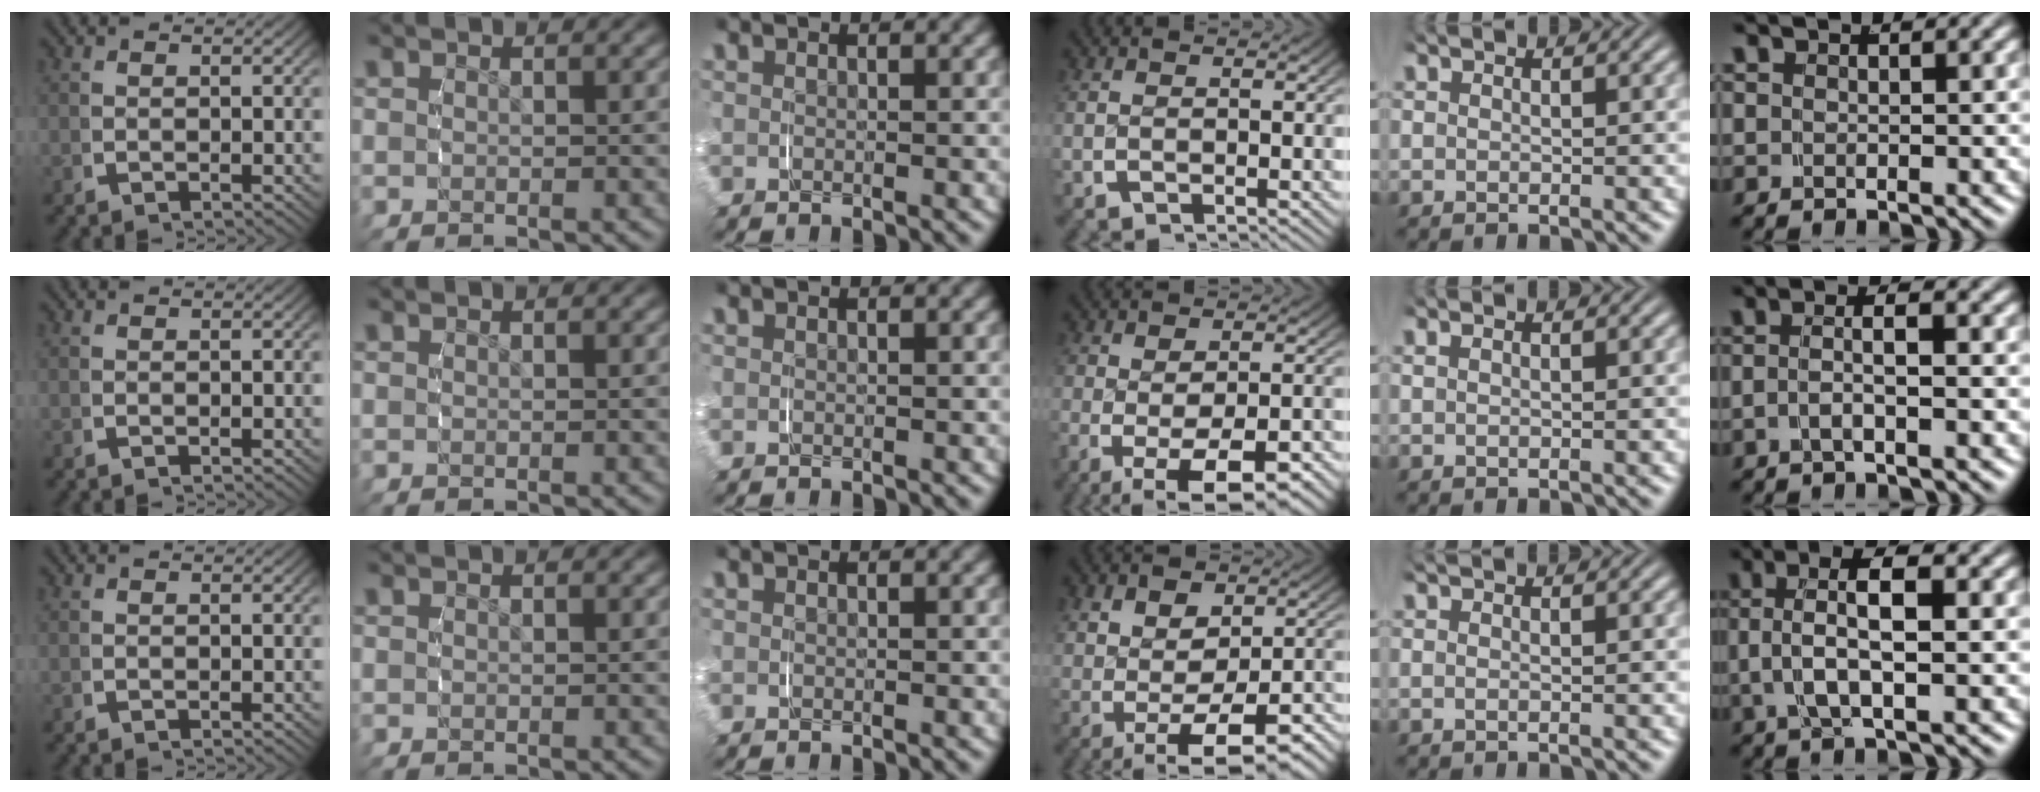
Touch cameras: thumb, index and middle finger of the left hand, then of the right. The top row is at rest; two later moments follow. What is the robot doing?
{"motion": "grasp_and_lifting", "object": "shirt"}